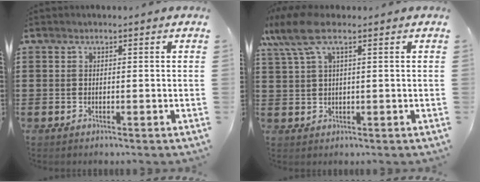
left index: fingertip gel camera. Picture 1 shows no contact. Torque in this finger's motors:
{"motor_torque": [1.62, -0.52, 0.95, 0.21]}